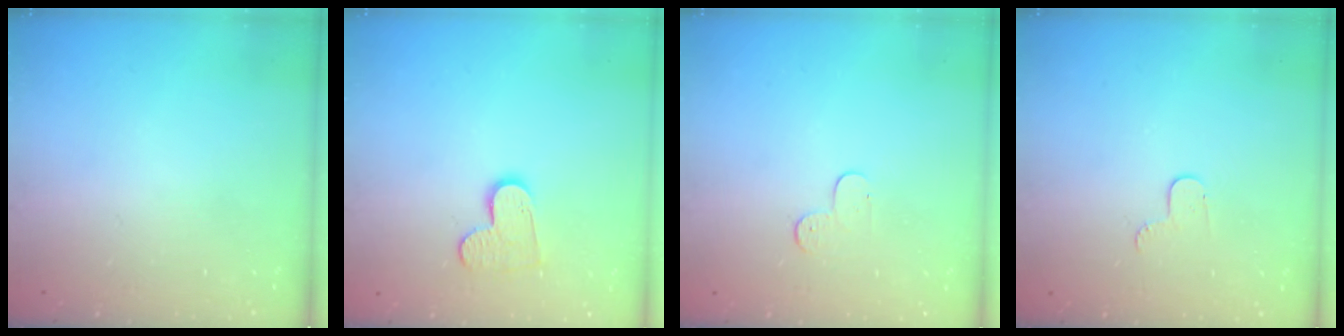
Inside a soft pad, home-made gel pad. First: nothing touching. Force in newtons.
{"total": 8.9, "press": 8.9, "slide": 0.7}
{"total": 3.9, "press": 3.8, "slide": 0.3}
{"total": 3.5, "press": 3.5, "slide": 0.4}